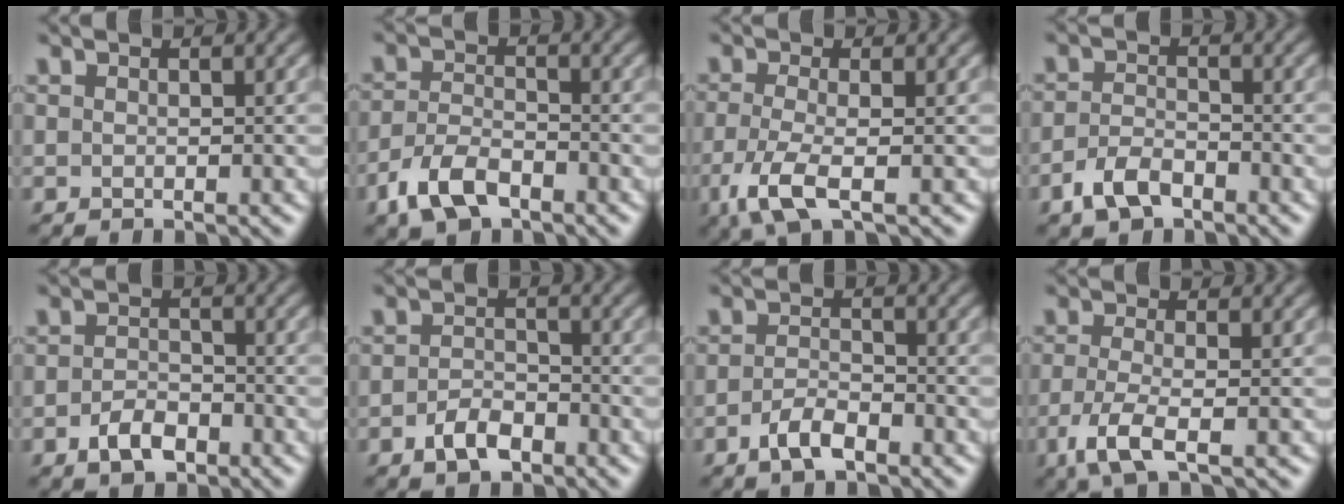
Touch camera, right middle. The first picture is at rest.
{"total": 4.2, "force": [-2.8, 2.0, 2.5], "torque": [-0.049, -0.001, -0.060]}
{"total": 4.2, "force": [-1.8, 1.2, 3.6], "torque": [-0.087, -0.013, -0.040]}
{"total": 3.0, "force": [-2.0, 1.5, 1.6], "torque": [-0.034, 0.003, -0.044]}
{"total": 2.8, "force": [-1.5, 1.7, 1.7], "torque": [-0.030, 0.002, -0.029]}
{"total": 2.7, "force": [-1.5, 1.5, 1.7], "torque": [-0.030, 0.004, -0.031]}
{"total": 2.6, "force": [-1.6, 1.1, 1.8], "torque": [-0.037, 0.003, -0.034]}
{"total": 3.8, "force": [-1.7, 1.0, 3.2], "torque": [-0.074, -0.010, -0.040]}